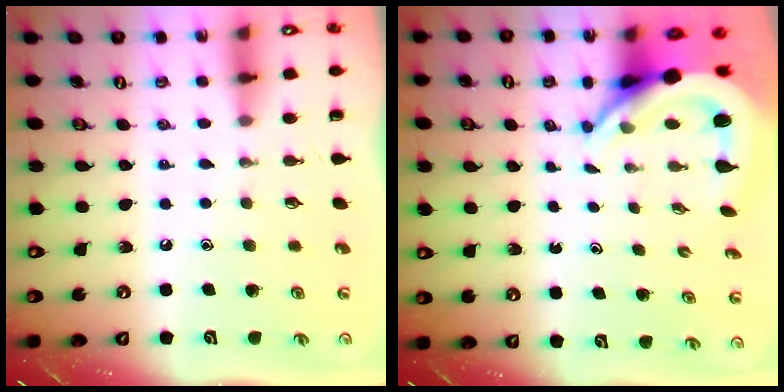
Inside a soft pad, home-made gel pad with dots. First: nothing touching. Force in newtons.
{"total": 7.1, "press": 7.0, "slide": 1.1}